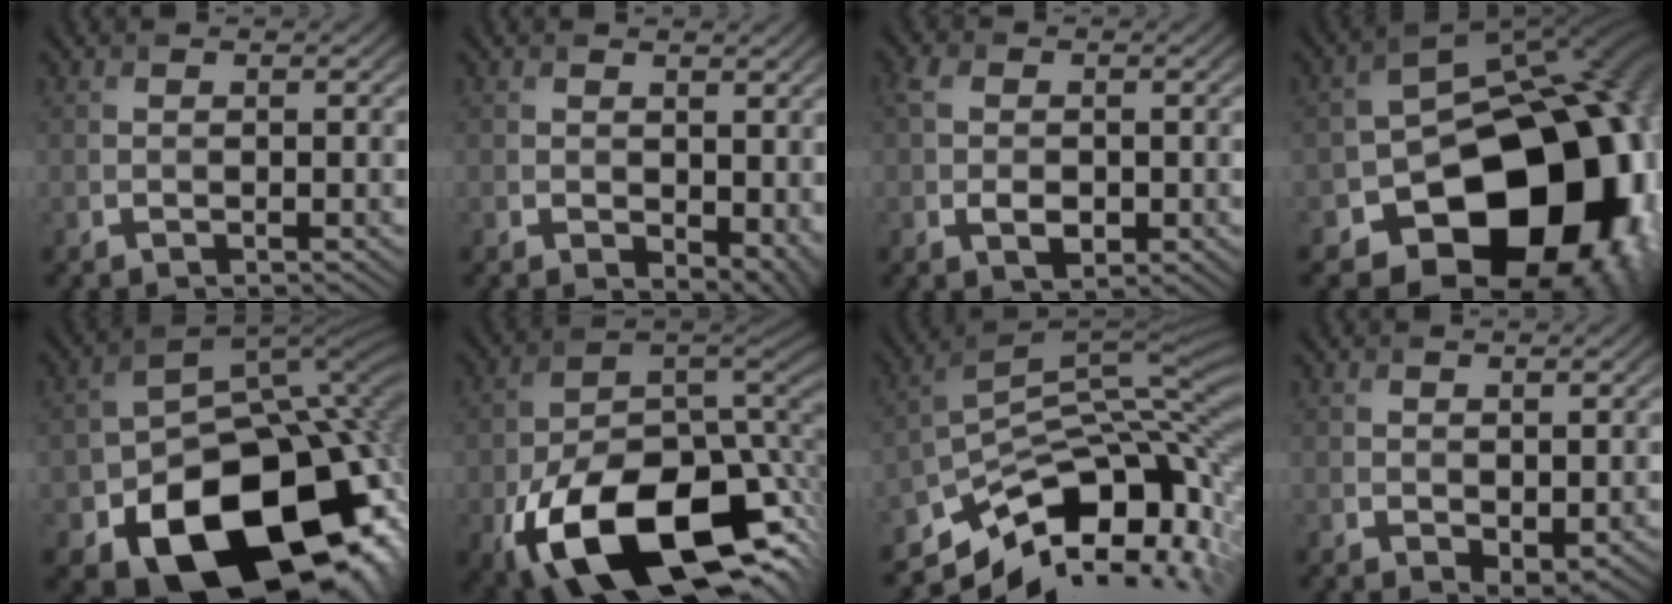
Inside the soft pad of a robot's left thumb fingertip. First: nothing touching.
{"total": 4.4, "force": [-0.2, 3.0, 3.2], "torque": [-0.045, -0.022, 0.018]}
{"total": 4.0, "force": [-0.1, 3.0, 2.6], "torque": [-0.065, -0.009, 0.002]}
{"total": 20.1, "force": [-7.3, 13.7, 12.7], "torque": [-0.157, -0.053, -0.090]}
{"total": 20.6, "force": [-9.2, 13.4, 12.7], "torque": [-0.196, -0.055, -0.119]}
{"total": 18.9, "force": [-8.4, 10.7, 13.1], "torque": [-0.247, -0.051, -0.121]}
{"total": 12.5, "force": [-7.4, 6.5, 7.8], "torque": [-0.155, -0.010, -0.112]}
{"total": 1.9, "force": [-0.2, 1.2, 1.4], "torque": [-0.025, -0.012, 0.007]}